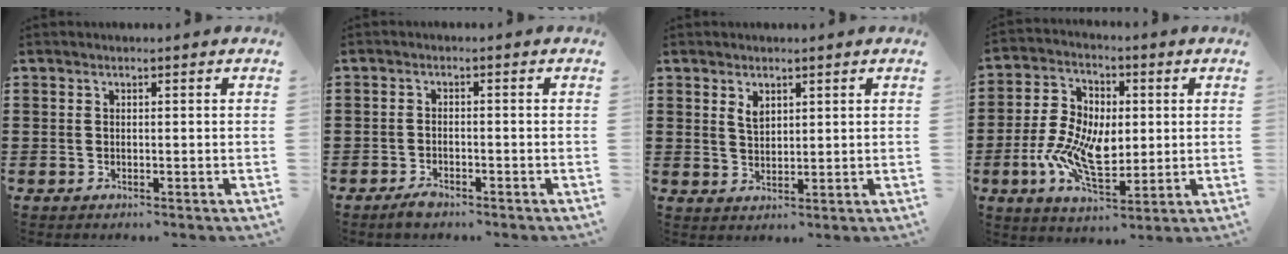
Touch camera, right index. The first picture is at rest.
{"total": 1.8, "force": [-1.4, 0.7, 0.9], "torque": [-0.018, 0.002, -0.027]}
{"total": 2.3, "force": [1.4, 1.3, 1.2], "torque": [-0.028, 0.003, 0.027]}
{"total": 10.4, "force": [-1.4, 6.6, 7.9], "torque": [-0.182, 0.010, -0.028]}